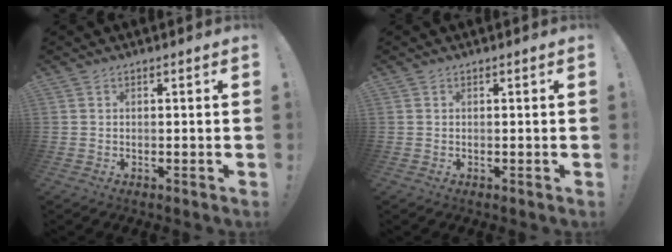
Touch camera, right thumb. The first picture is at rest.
{"total": 0.0}